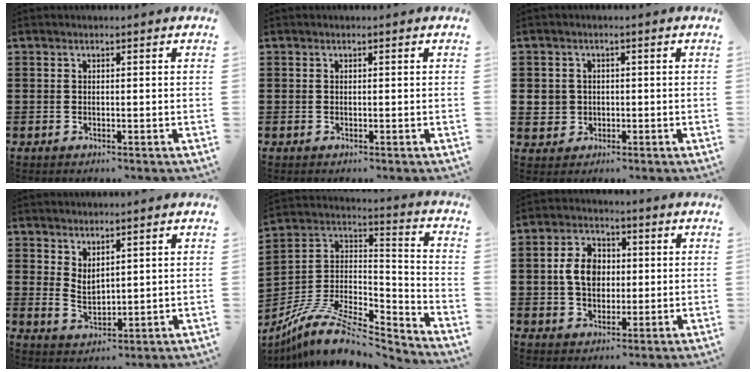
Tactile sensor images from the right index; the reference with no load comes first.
{"total": 0.0}
{"total": 3.1, "force": [0.0, 3.0, 0.8], "torque": [-0.028, 0.010, -0.003]}
{"total": 3.1, "force": [2.5, 1.5, 1.2], "torque": [-0.030, -0.003, 0.047]}
{"total": 11.7, "force": [-8.8, 4.0, 6.5], "torque": [-0.123, 0.024, -0.168]}
{"total": 6.8, "force": [0.2, 5.2, 4.5], "torque": [-0.104, 0.011, -0.004]}